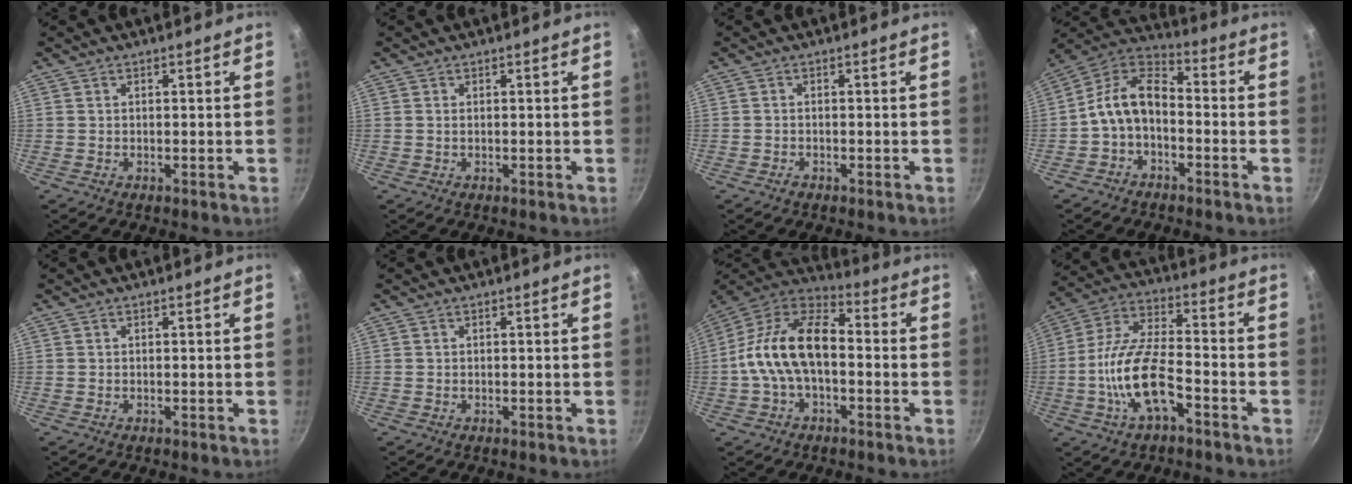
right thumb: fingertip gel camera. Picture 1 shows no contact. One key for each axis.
{"total": 0.0}
{"total": 0.8, "fx": -0.6, "fy": 0.5, "fz": 0.3, "tx": -0.005, "ty": 0.001, "tz": -0.012}
{"total": 10.9, "fx": -2.1, "fy": 7.1, "fz": 8.0, "tx": -0.138, "ty": 0.047, "tz": -0.054}
{"total": 0.0}
{"total": 0.0}
{"total": 16.6, "fx": -1.3, "fy": 9.5, "fz": 13.6, "tx": -0.251, "ty": 0.043, "tz": -0.032}
{"total": 14.4, "fx": -4.9, "fy": 6.1, "fz": 12.1, "tx": -0.246, "ty": 0.042, "tz": -0.091}